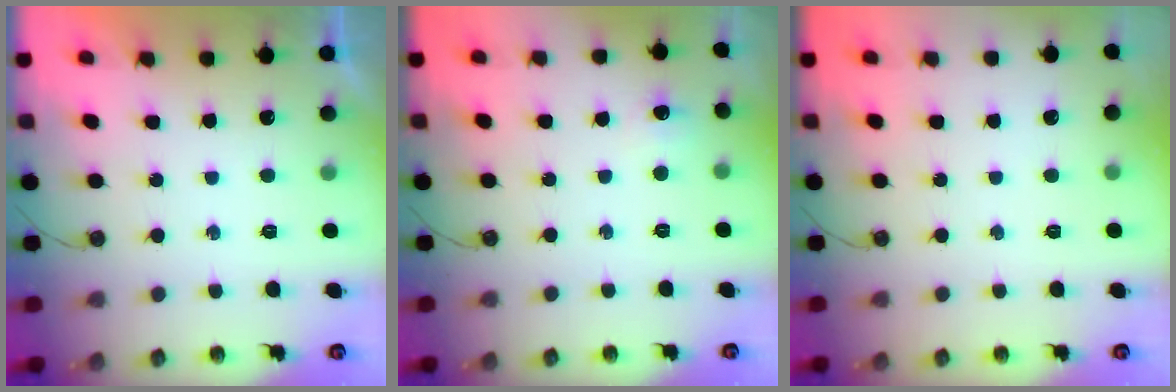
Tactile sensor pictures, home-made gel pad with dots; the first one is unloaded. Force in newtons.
{"total": 4.4, "press": 4.4, "slide": 0.5}
{"total": 0.0}